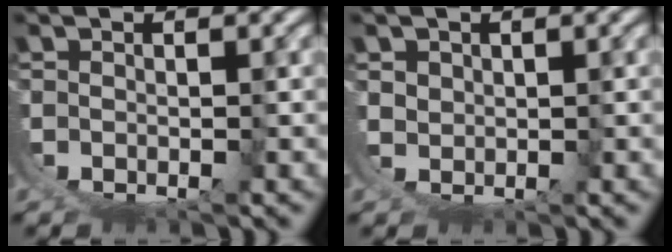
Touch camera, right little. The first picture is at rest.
{"total": 1.4, "force": [1.4, 0.2, 0.4], "torque": [-0.011, -0.011, 0.035]}